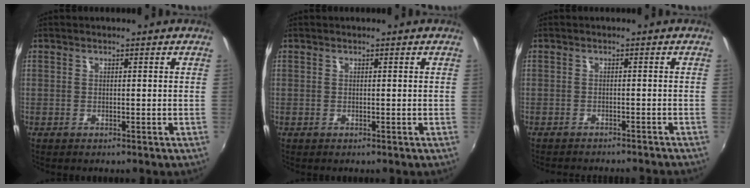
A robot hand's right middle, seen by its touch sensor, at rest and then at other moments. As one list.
[{"total": 0.0}, {"total": 7.3, "force": [-6.7, 1.1, 2.7], "torque": [-0.063, -0.015, -0.091]}]